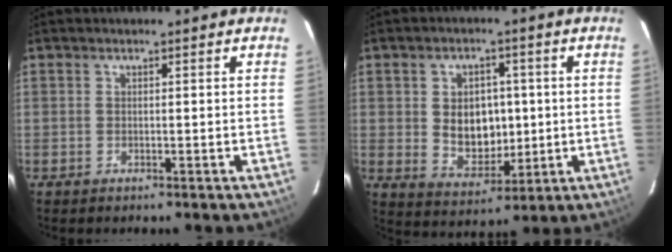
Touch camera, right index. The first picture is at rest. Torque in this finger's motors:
{"motor_torque": [0.52, -0.10, 0.40, 0.05]}